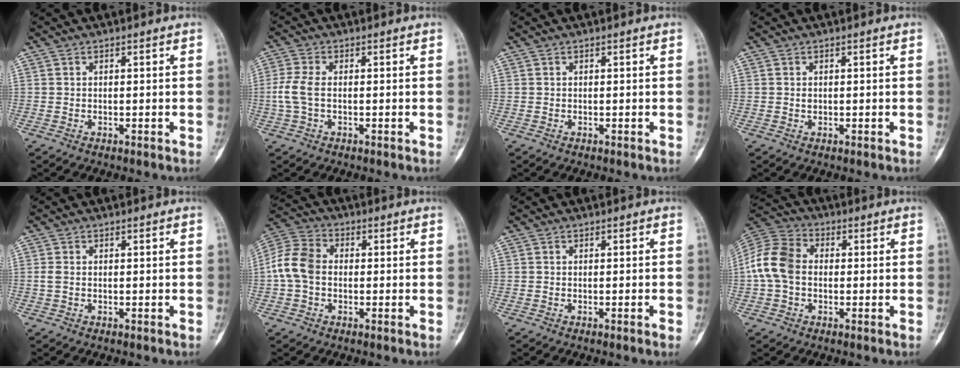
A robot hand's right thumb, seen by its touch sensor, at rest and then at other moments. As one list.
[{"total": 4.6, "force": [-0.4, 2.4, 3.9], "torque": [-0.107, 0.007, -0.012]}, {"total": 0.0}, {"total": 0.6, "force": [0.0, 0.5, 0.4], "torque": [-0.003, 0.002, -0.001]}, {"total": 1.1, "force": [-0.1, 0.7, 0.8], "torque": [-0.024, -0.002, -0.003]}, {"total": 8.3, "force": [-0.6, 6.1, 5.6], "torque": [-0.110, 0.025, -0.023]}, {"total": 1.2, "force": [-0.6, -0.2, 1.0], "torque": [-0.017, -0.002, -0.006]}, {"total": 10.4, "force": [-0.4, 7.7, 7.1], "torque": [-0.141, 0.030, -0.019]}]